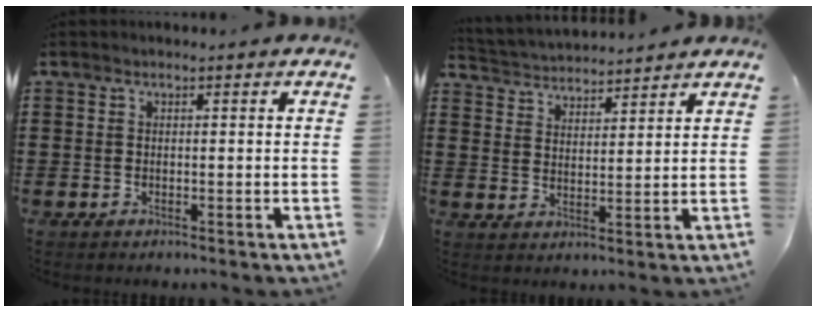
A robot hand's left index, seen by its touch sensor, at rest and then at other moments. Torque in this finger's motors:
{"motor_torque": [-0.37, 0.81, 0.16, 0.03]}